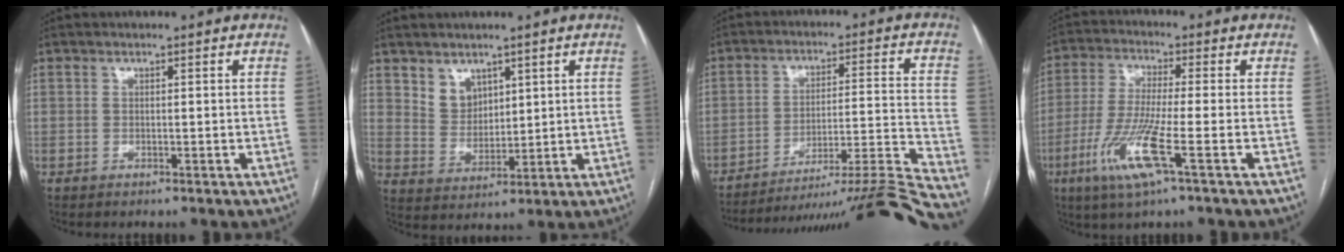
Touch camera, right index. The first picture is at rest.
{"total": 4.8, "force": [3.1, 3.3, 1.5], "torque": [-0.032, 0.004, 0.070]}
{"total": 24.8, "force": [-22.7, -3.1, 9.7], "torque": [-0.080, -0.018, -0.320]}
{"total": 10.0, "force": [-4.2, 0.0, 9.1], "torque": [-0.191, -0.020, -0.086]}